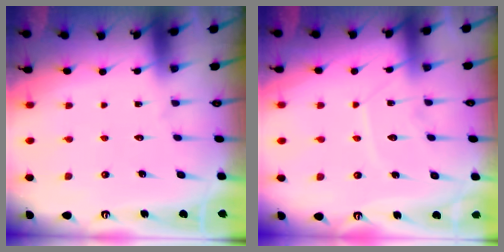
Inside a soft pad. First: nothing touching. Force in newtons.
{"total": 8.2, "press": 8.2, "slide": 0.7}